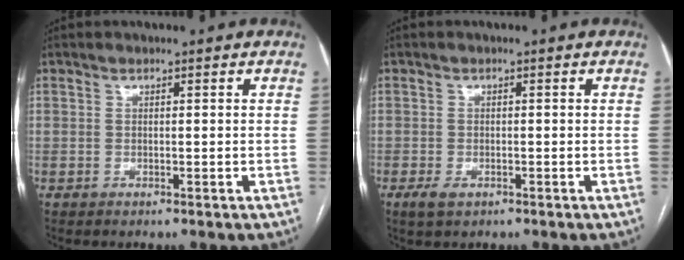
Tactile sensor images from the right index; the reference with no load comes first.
{"total": 2.3, "force": [-1.2, 1.2, 1.5], "torque": [-0.032, -0.001, -0.015]}